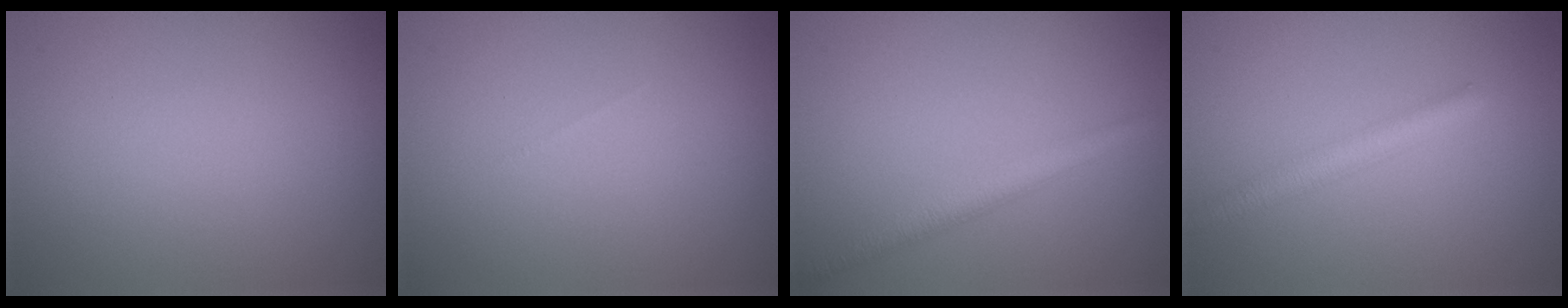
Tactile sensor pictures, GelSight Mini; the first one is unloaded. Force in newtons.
{"total": 0.0}
{"total": 2.7, "press": 2.7, "slide": 0.1}
{"total": 2.5, "press": 2.5, "slide": 0.2}